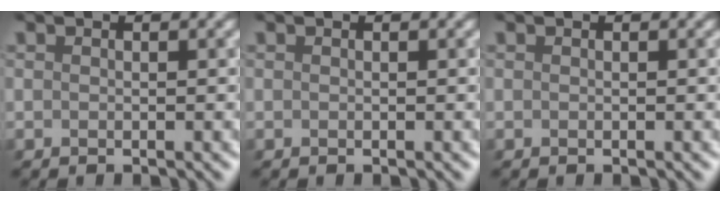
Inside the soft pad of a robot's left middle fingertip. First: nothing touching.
{"total": 0.0}
{"total": 0.0}